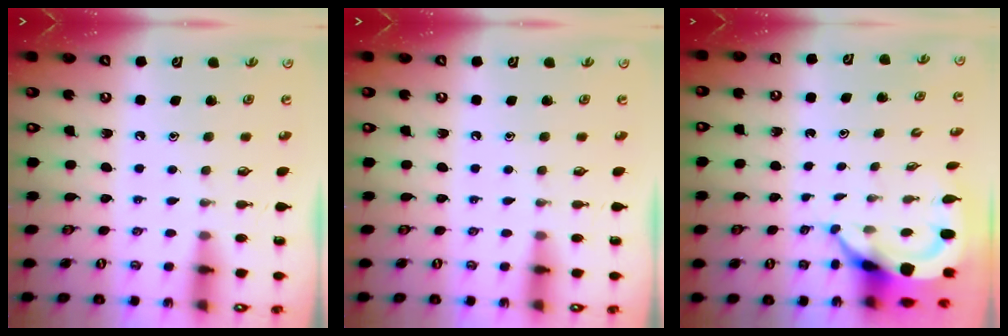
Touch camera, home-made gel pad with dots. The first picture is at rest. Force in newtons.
{"total": 0.0}
{"total": 5.2, "press": 5.2, "slide": 0.6}